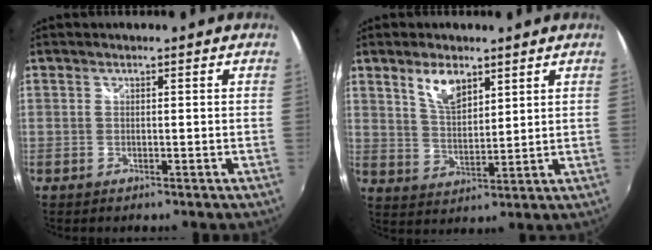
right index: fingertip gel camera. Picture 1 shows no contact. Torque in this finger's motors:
{"motor_torque": [0.16, 0.12, 0.27, 0.07]}